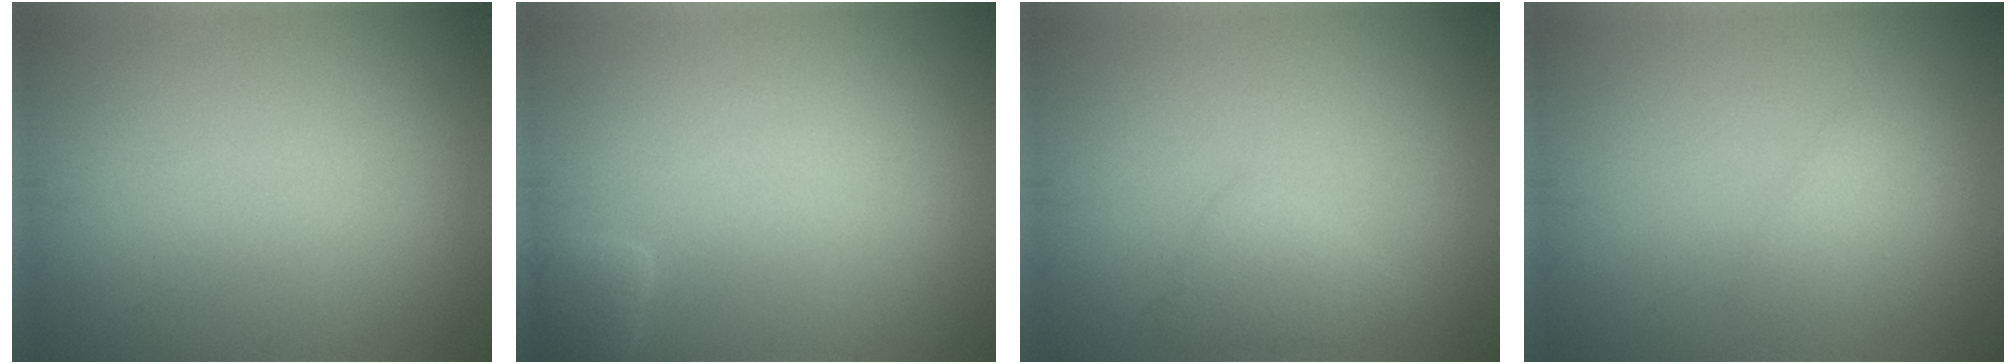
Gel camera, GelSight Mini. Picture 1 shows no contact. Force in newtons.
{"total": 1.3, "press": 1.3, "slide": 0.1}
{"total": 1.8, "press": 1.8, "slide": 0.2}
{"total": 1.3, "press": 1.3, "slide": 0.1}